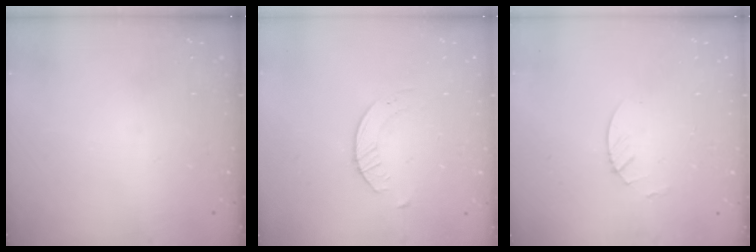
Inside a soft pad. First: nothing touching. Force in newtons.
{"total": 2.1, "press": 2.0, "slide": 0.3}
{"total": 3.0, "press": 3.0, "slide": 0.3}